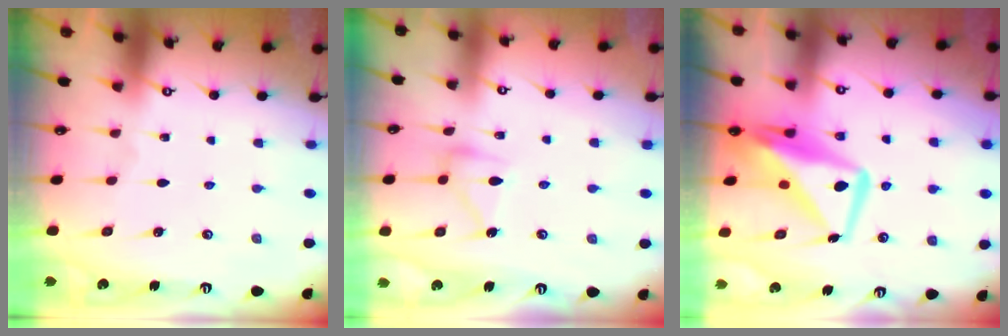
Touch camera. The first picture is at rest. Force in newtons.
{"total": 11.3, "press": 11.3, "slide": 0.5}
{"total": 13.0, "press": 12.9, "slide": 1.1}